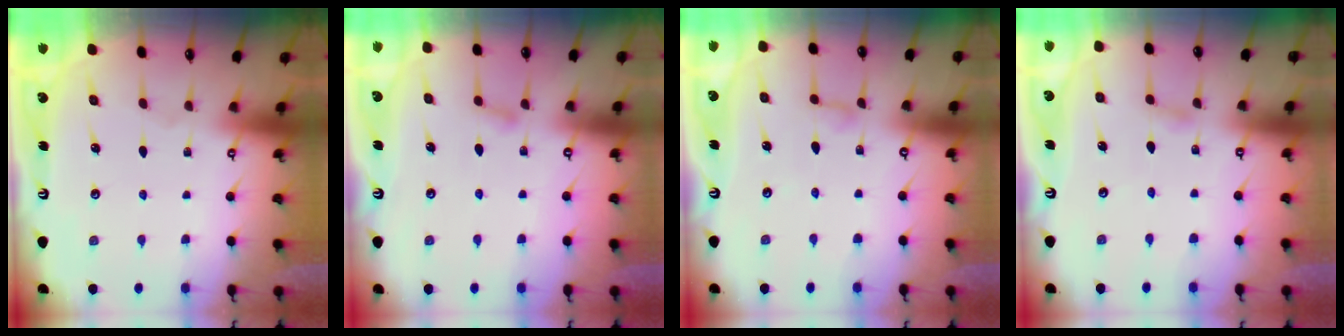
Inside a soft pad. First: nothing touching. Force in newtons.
{"total": 4.9, "press": 4.9, "slide": 0.5}
{"total": 4.4, "press": 4.4, "slide": 0.5}
{"total": 2.8, "press": 2.8, "slide": 0.3}